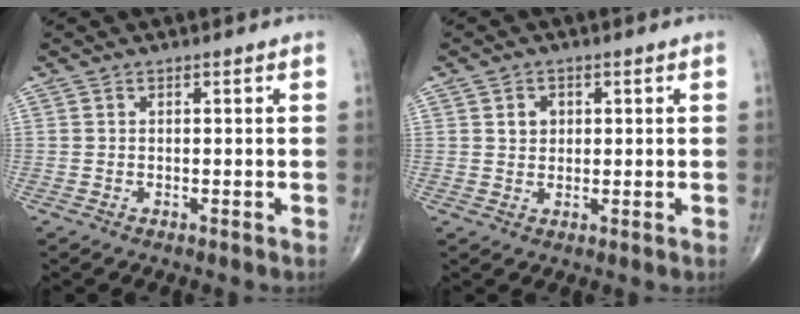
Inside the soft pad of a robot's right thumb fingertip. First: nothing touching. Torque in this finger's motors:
{"motor_torque": [-0.19, -0.18, 0.18, 0.11, 0.03]}